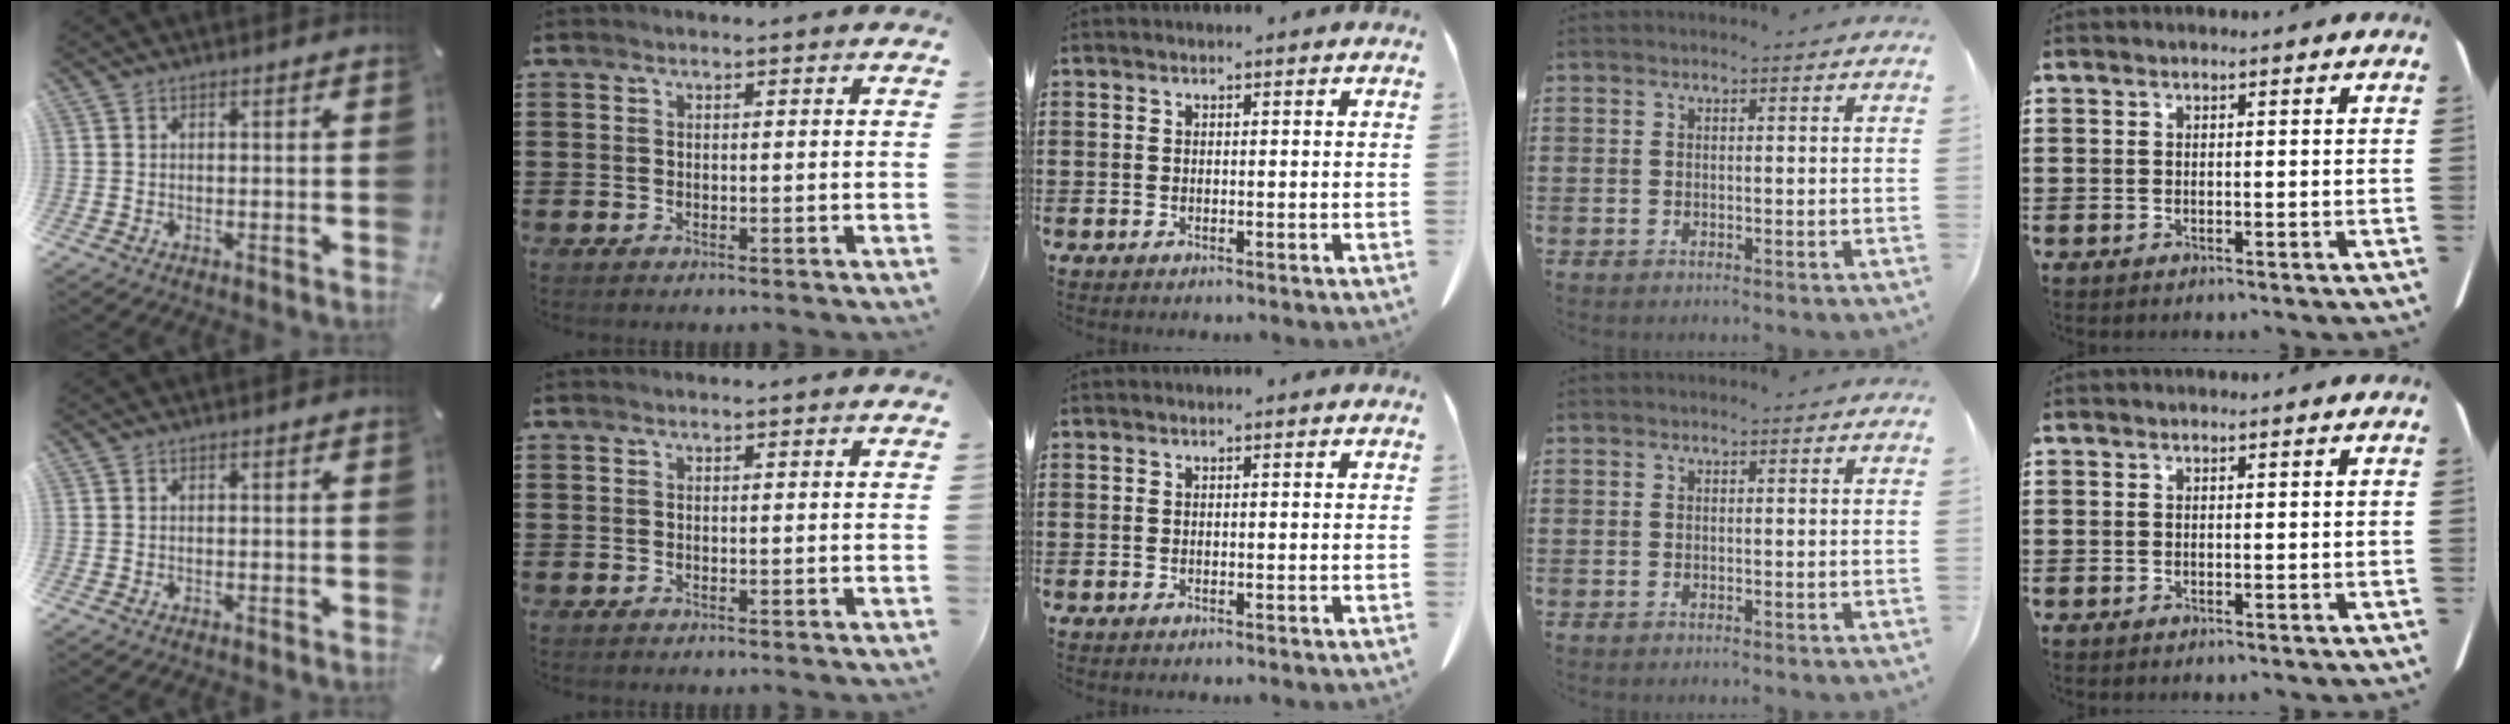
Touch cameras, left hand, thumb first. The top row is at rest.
{}